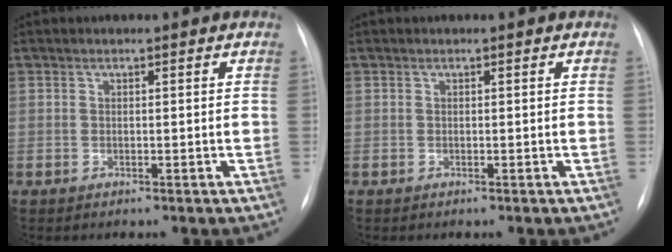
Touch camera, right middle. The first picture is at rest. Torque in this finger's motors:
{"motor_torque": [0.15, -0.06, 0.06, 0.00]}